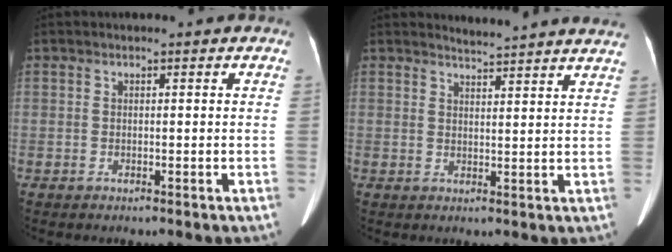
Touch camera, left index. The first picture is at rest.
{"total": 8.9, "force": [8.7, -0.9, 1.8], "torque": [-0.028, -0.016, 0.092]}